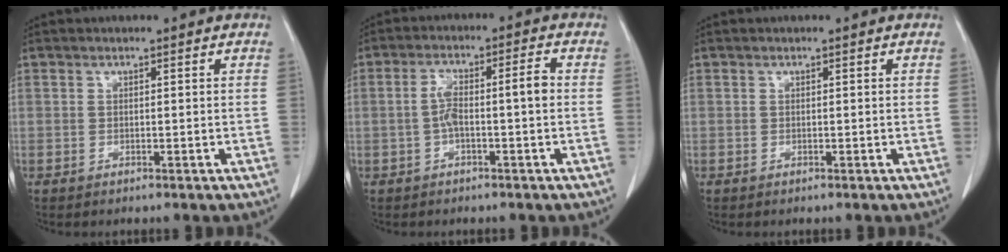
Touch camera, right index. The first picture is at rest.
{"total": 6.0, "force": [-0.6, 1.0, 5.9], "torque": [-0.113, 0.025, -0.010]}
{"total": 0.0}